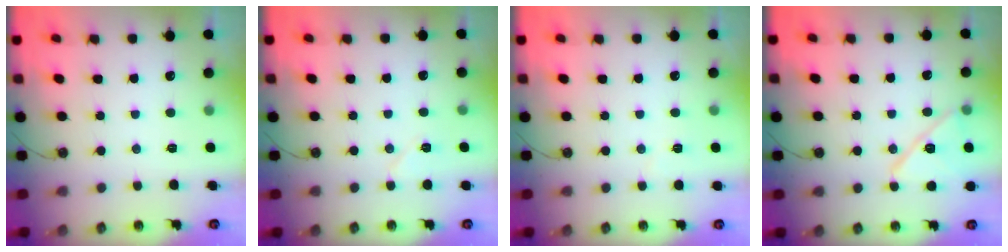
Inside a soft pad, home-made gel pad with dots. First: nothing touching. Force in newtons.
{"total": 5.3, "press": 4.8, "slide": 2.1}
{"total": 4.3, "press": 4.1, "slide": 1.4}
{"total": 13.5, "press": 13.5, "slide": 0.4}